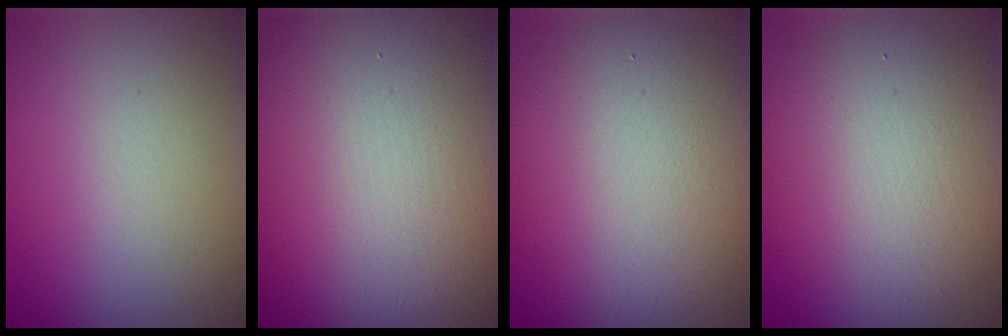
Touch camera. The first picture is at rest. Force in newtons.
{"total": 19.2, "press": 19.1, "slide": 0.9}
{"total": 10.4, "press": 10.4, "slide": 0.5}
{"total": 9.3, "press": 9.3, "slide": 0.3}